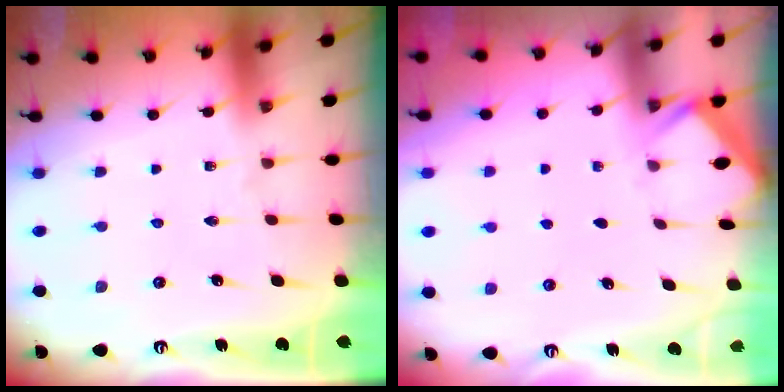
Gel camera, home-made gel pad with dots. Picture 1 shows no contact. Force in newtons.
{"total": 2.4, "press": 2.3, "slide": 0.4}